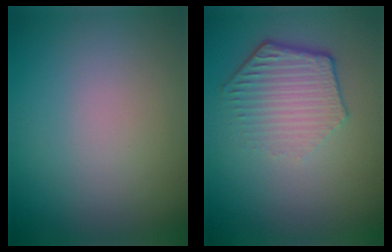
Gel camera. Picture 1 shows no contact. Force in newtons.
{"total": 4.1, "press": 3.1, "slide": 2.6}